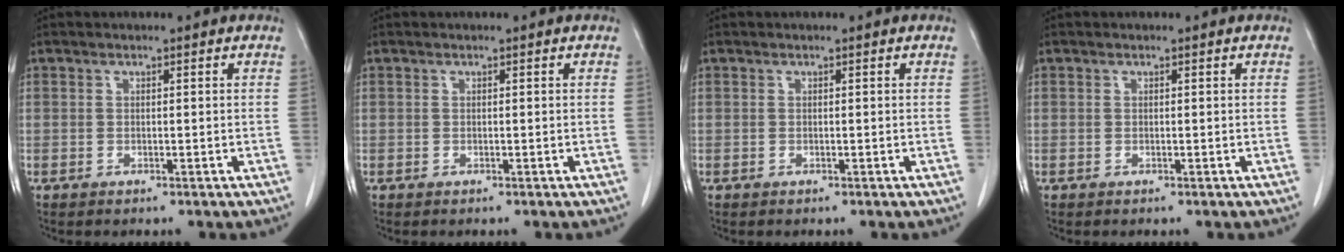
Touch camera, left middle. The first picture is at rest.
{"total": 0.0}
{"total": 0.0}
{"total": 0.0}